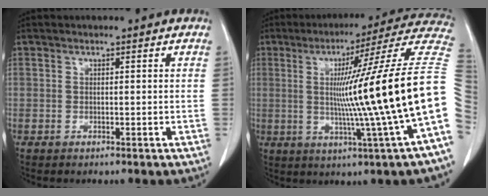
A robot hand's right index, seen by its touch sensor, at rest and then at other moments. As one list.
[{"total": 22.0, "force": [-0.4, -2.8, 21.9], "torque": [-0.245, 0.012, -0.022]}]